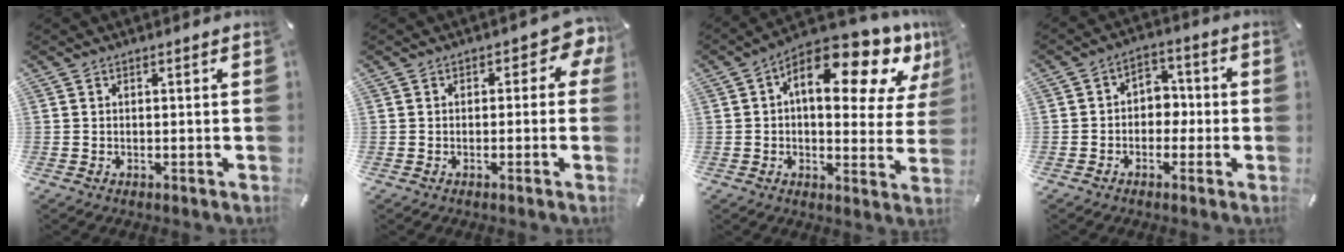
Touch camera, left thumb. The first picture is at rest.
{"total": 4.1, "force": [0.7, 2.5, 3.1], "torque": [-0.040, 0.001, 0.005]}
{"total": 18.1, "force": [9.3, 7.8, 13.3], "torque": [-0.185, -0.065, 0.148]}
{"total": 5.3, "force": [-1.5, 4.5, 2.4], "torque": [-0.034, 0.010, -0.034]}